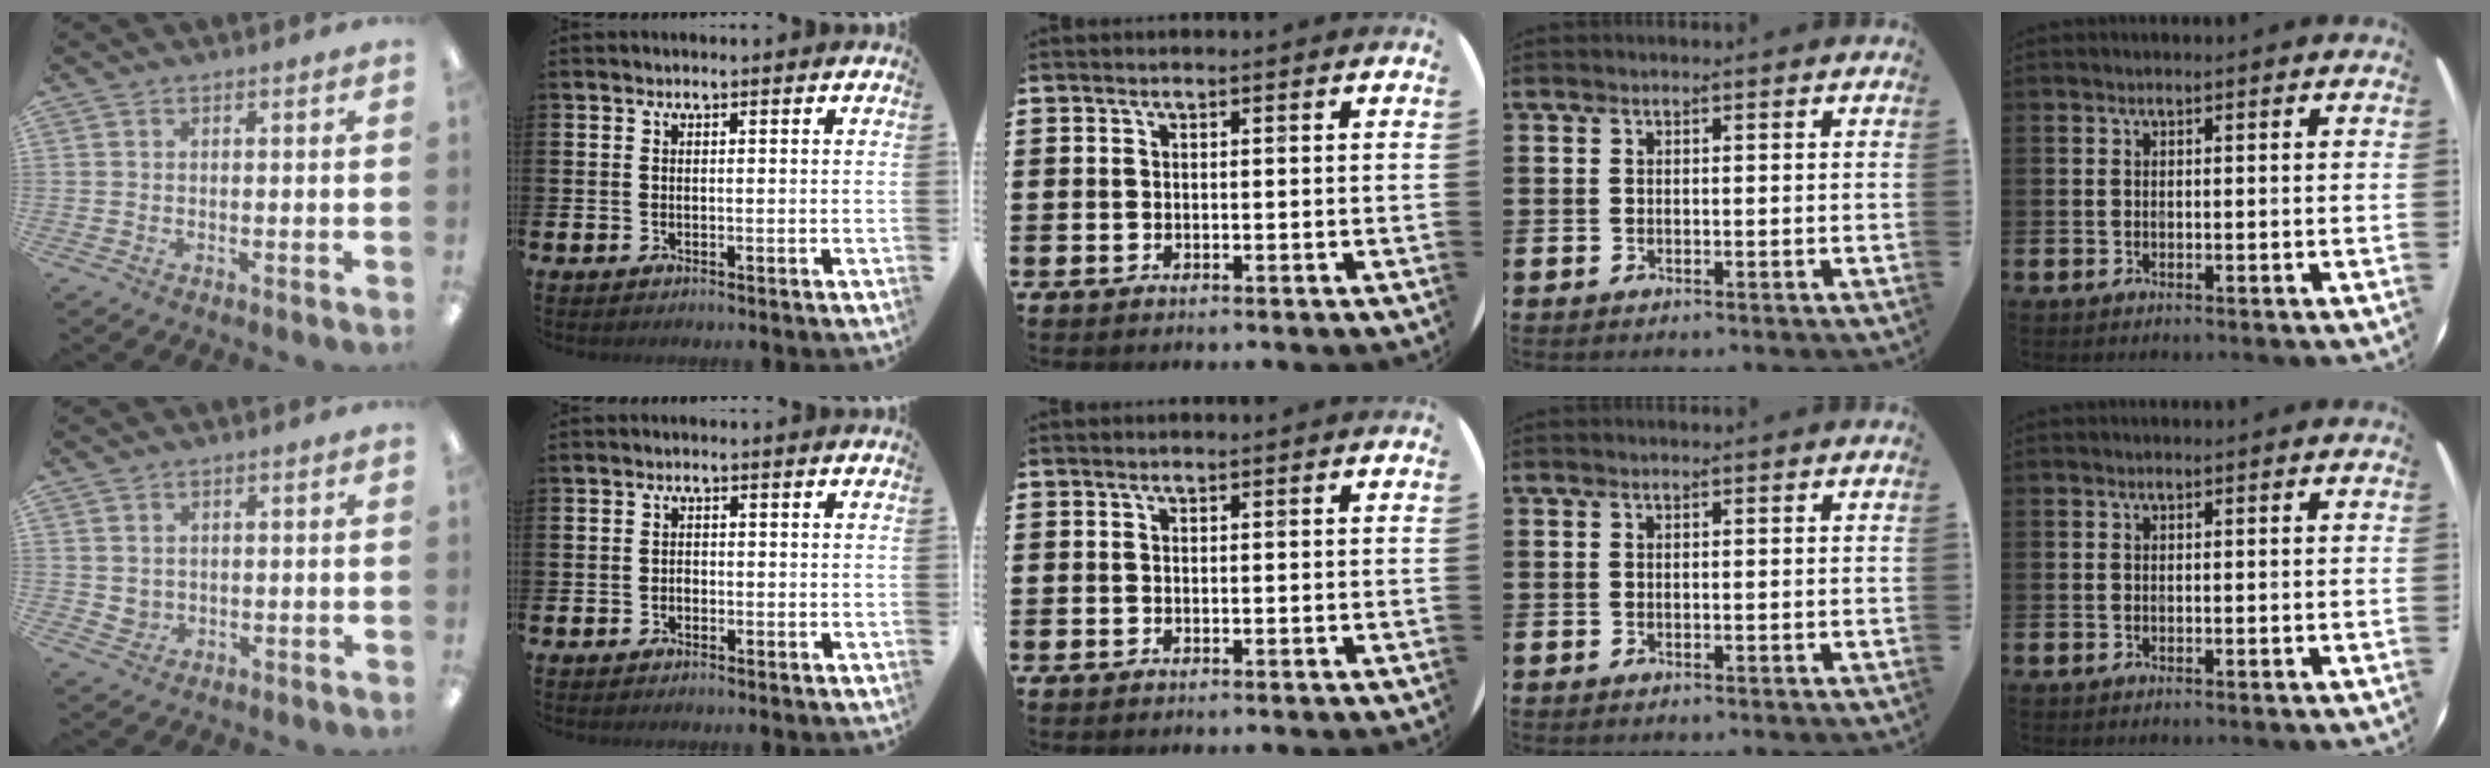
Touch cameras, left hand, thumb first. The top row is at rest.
{"thumb": {"total": 2.4, "force": [1.1, 2.1, 0.5], "torque": [-0.004, -0.003, 0.020]}, "index": {"total": 1.0, "force": [-0.5, 0.7, 0.3], "torque": [-0.005, 0.002, -0.012]}}